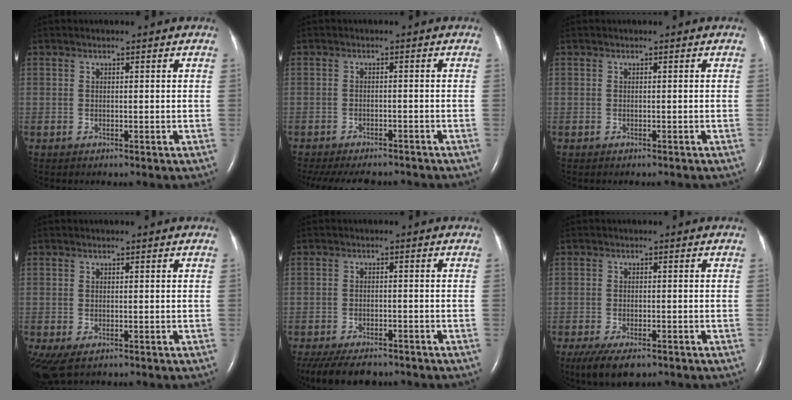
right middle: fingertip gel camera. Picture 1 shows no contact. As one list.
[{"total": 12.4, "force": [-10.9, 3.7, 4.7], "torque": [-0.096, -0.008, -0.142]}, {"total": 1.2, "force": [-1.1, 0.3, 0.5], "torque": [-0.010, -0.003, -0.012]}, {"total": 3.0, "force": [-1.4, 1.5, 2.2], "torque": [-0.046, -0.010, -0.018]}, {"total": 10.3, "force": [-8.4, 3.8, 4.7], "torque": [-0.088, -0.014, -0.122]}, {"total": 6.8, "force": [-4.7, 2.4, 4.3], "torque": [-0.075, -0.014, -0.074]}]